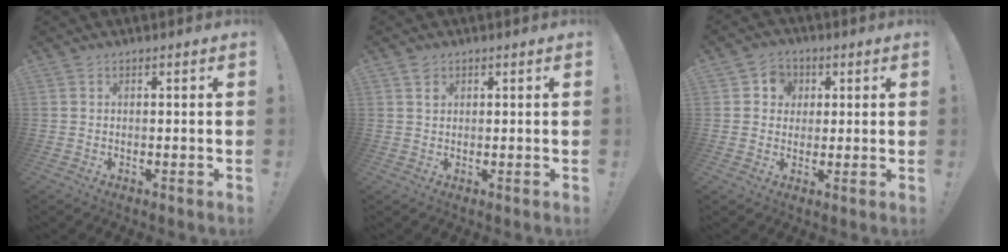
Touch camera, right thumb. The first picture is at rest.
{"total": 1.4, "force": [0.9, 1.0, 0.4], "torque": [0.003, -0.003, 0.014]}
{"total": 5.7, "force": [1.2, 5.4, 1.5], "torque": [-0.019, -0.002, 0.023]}